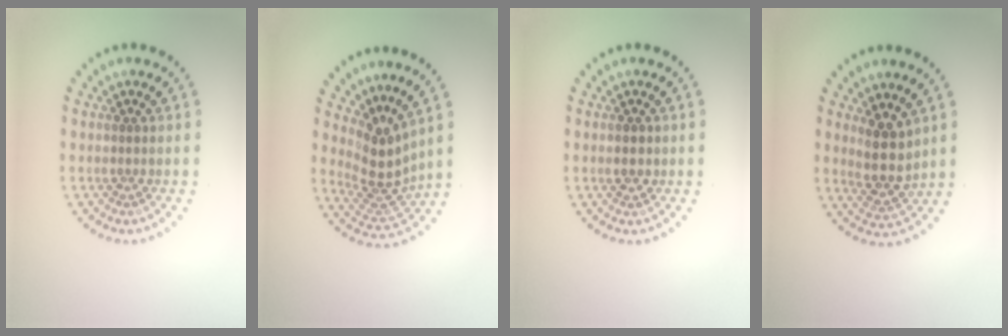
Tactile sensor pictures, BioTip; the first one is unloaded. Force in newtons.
{"total": 3.9, "press": 2.9, "slide": 2.7}
{"total": 1.9, "press": 1.9, "slide": 0.2}
{"total": 3.5, "press": 2.9, "slide": 1.9}